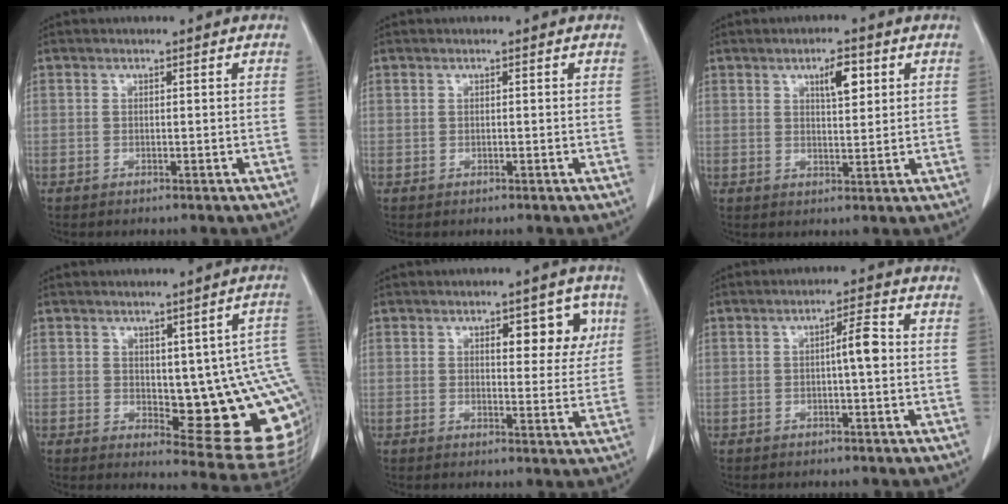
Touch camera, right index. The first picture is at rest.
{"total": 0.0}
{"total": 4.5, "force": [2.0, 1.3, 3.7], "torque": [-0.061, 0.001, 0.034]}
{"total": 16.6, "force": [-0.3, 4.7, 15.9], "torque": [-0.131, 0.002, 0.011]}
{"total": 6.9, "force": [2.7, 3.1, 5.5], "torque": [-0.052, 0.009, 0.031]}
{"total": 3.6, "force": [0.0, 0.3, 3.6], "torque": [-0.056, 0.005, -0.003]}